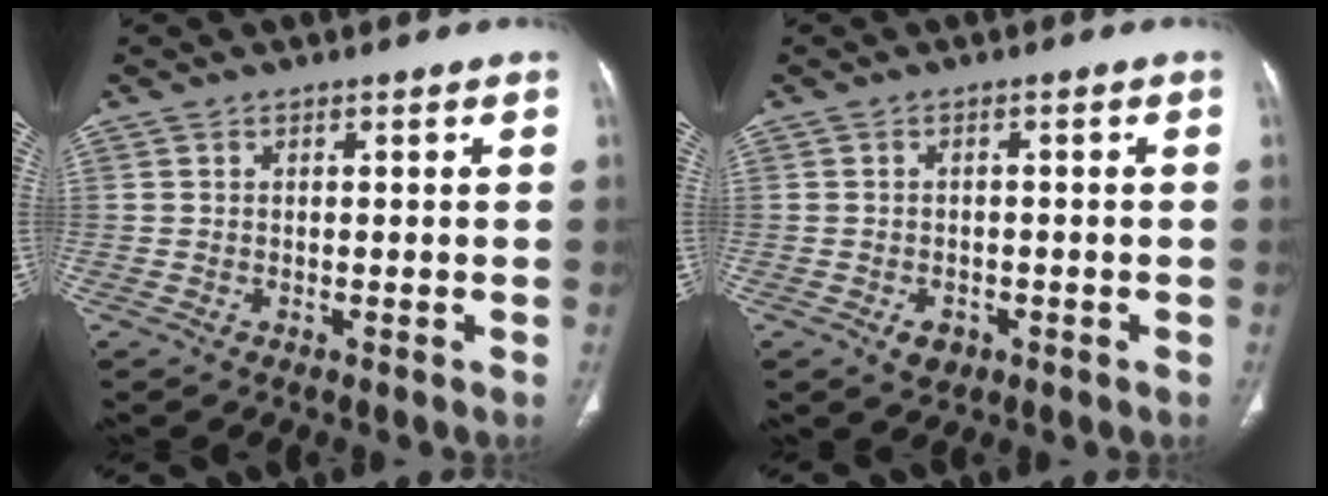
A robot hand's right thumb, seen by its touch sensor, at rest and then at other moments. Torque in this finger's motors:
{"motor_torque": [3.08, 0.87, 0.39, -0.18, -0.02]}